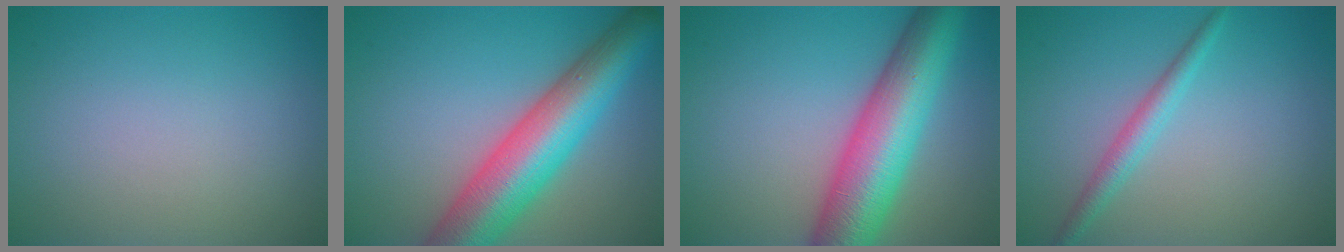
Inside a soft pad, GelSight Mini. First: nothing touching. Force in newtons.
{"total": 9.9, "press": 9.9, "slide": 0.4}
{"total": 10.2, "press": 10.2, "slide": 0.4}
{"total": 2.1, "press": 2.1, "slide": 0.0}